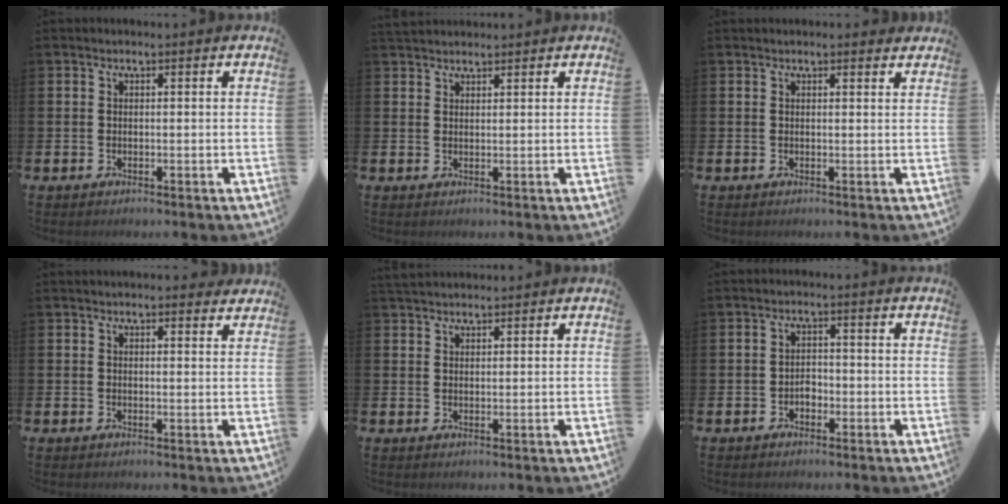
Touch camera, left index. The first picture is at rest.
{"total": 1.9, "force": [1.9, 0.6, 0.1], "torque": [0.008, -0.006, 0.033]}
{"total": 0.9, "force": [0.9, 0.1, 0.1], "torque": [0.009, -0.003, 0.014]}
{"total": 1.6, "force": [1.6, 0.2, 0.0], "torque": [0.001, -0.006, 0.028]}
{"total": 2.1, "force": [2.0, 0.6, 0.2], "torque": [0.005, -0.008, 0.036]}
{"total": 1.6, "force": [-0.9, 1.2, 0.7], "torque": [-0.009, 0.001, -0.021]}